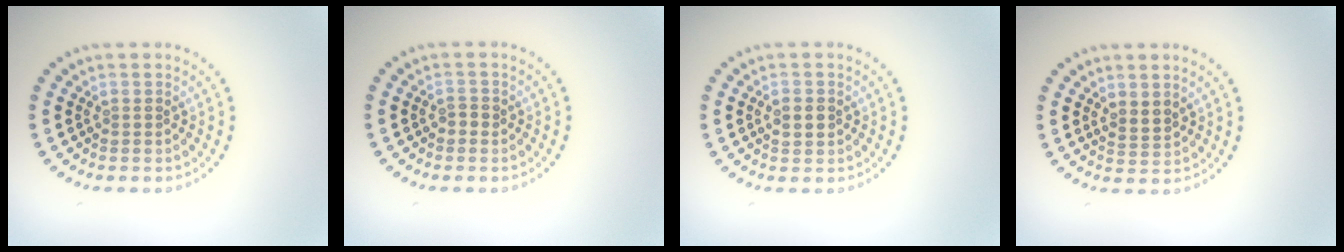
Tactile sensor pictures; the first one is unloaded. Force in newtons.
{"total": 1.0, "press": 0.9, "slide": 0.3}
{"total": 2.0, "press": 2.0, "slide": 0.1}
{"total": 1.6, "press": 1.3, "slide": 0.9}